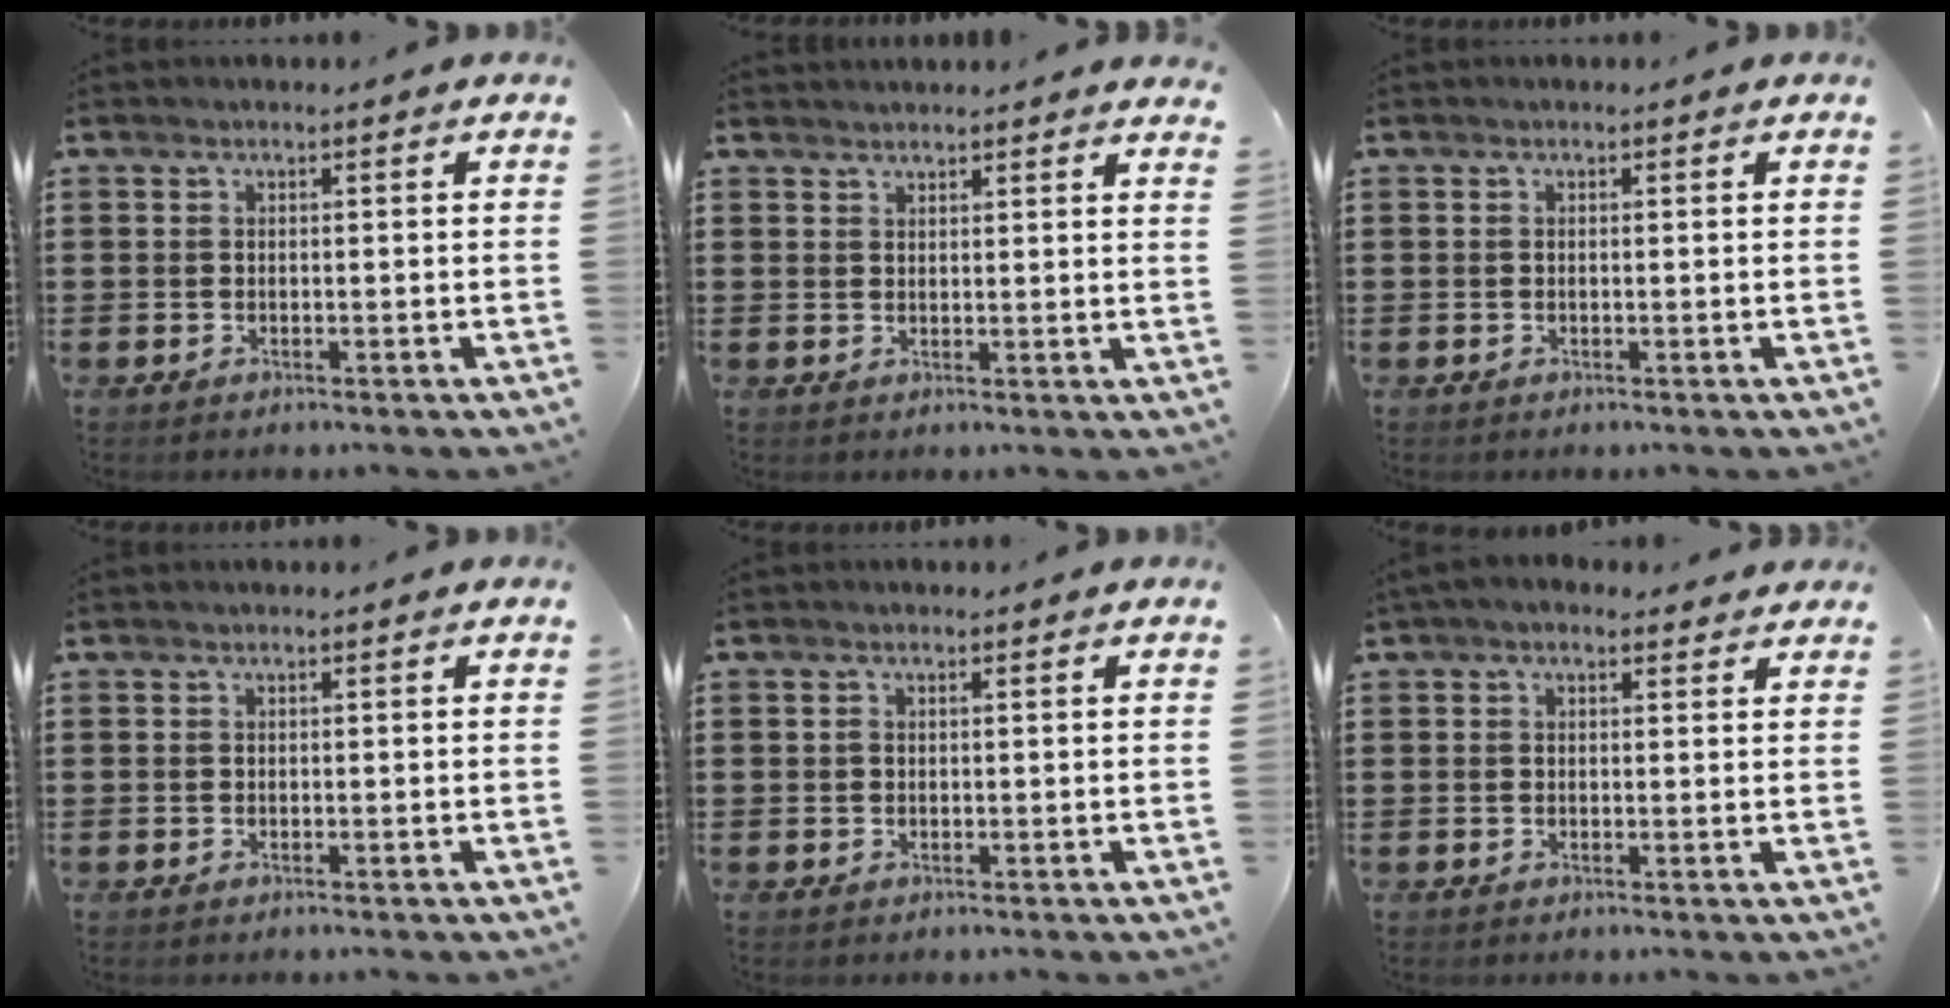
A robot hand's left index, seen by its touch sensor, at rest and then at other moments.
{"total": 2.2, "force": [2.2, -0.1, -0.1], "torque": [-0.002, -0.003, 0.043]}
{"total": 0.0}
{"total": 0.0}
{"total": 0.8, "force": [0.2, 0.6, 0.5], "torque": [-0.012, 0.005, 0.003]}
{"total": 2.2, "force": [1.5, 1.1, 1.1], "torque": [-0.026, 0.008, 0.028]}